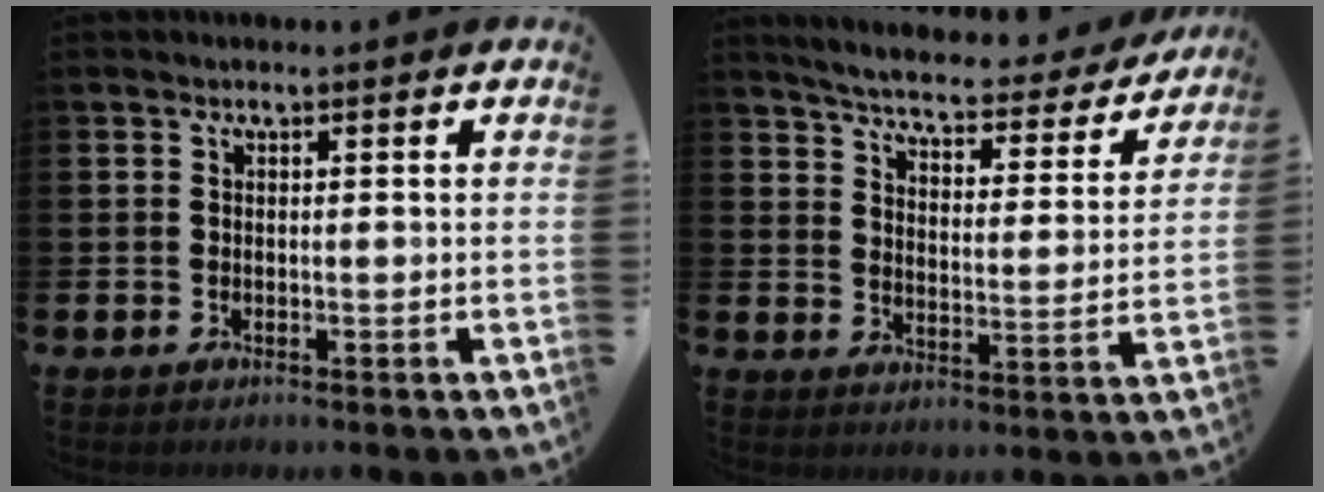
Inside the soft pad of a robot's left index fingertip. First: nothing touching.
{"total": 5.2, "force": [4.9, 0.8, 1.6], "torque": [-0.058, -0.036, 0.079]}